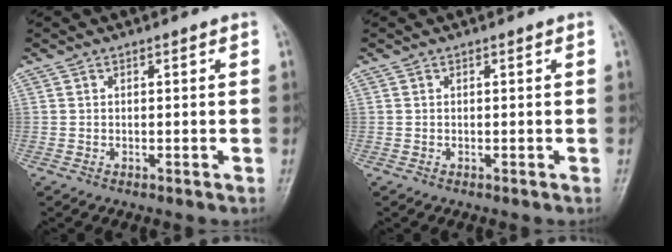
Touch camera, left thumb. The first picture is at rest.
{"total": 0.0}